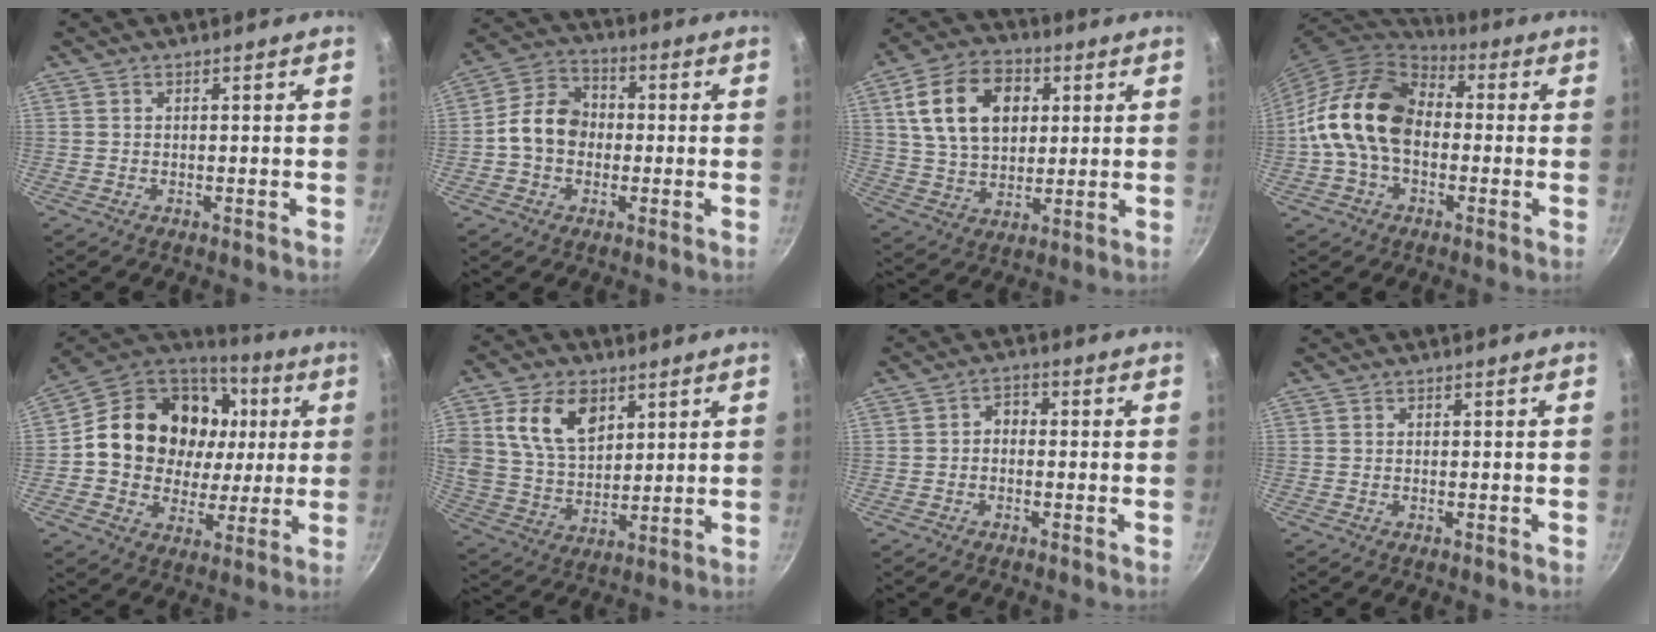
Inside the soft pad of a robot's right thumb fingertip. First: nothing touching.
{"total": 5.8, "force": [-0.6, 4.3, 3.8], "torque": [-0.055, 0.023, -0.021]}
{"total": 16.8, "force": [4.6, 11.6, 11.2], "torque": [-0.171, 0.003, 0.076]}
{"total": 16.9, "force": [-0.7, 11.8, 12.1], "torque": [-0.192, 0.041, -0.030]}
{"total": 22.9, "force": [4.1, 18.7, 12.6], "torque": [-0.199, 0.021, 0.071]}
{"total": 13.5, "force": [5.3, 9.0, 8.5], "torque": [-0.134, -0.020, 0.101]}
{"total": 2.7, "force": [-0.7, 2.0, 1.7], "torque": [-0.023, 0.016, -0.019]}
{"total": 0.0}